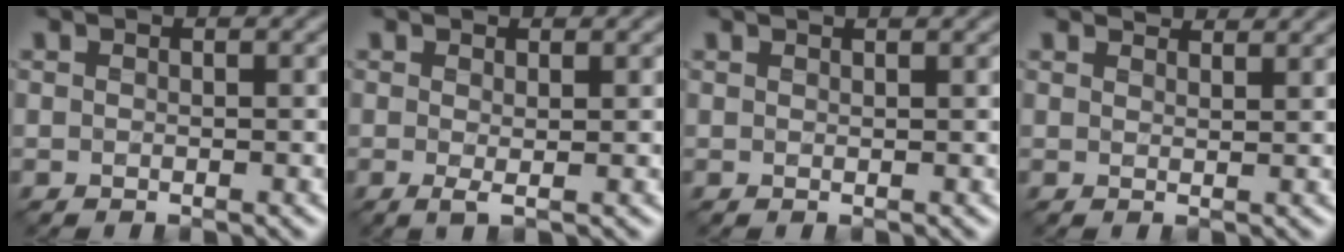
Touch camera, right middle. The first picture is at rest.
{"total": 0.9, "force": [-0.1, 0.1, 0.9], "torque": [-0.017, -0.002, -0.001]}
{"total": 2.0, "force": [1.5, 0.8, 1.1], "torque": [0.001, 0.006, -0.001]}
{"total": 2.4, "force": [2.3, 0.3, 0.4], "torque": [-0.006, 0.004, 0.032]}